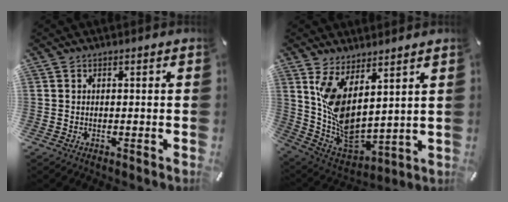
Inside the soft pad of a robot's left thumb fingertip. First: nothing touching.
{"total": 10.5, "force": [4.2, 5.8, 7.6], "torque": [-0.168, -0.047, 0.092]}